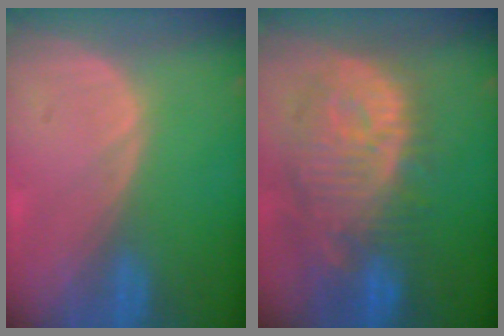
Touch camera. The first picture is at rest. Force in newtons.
{"total": 12.6, "press": 11.1, "slide": 5.9}